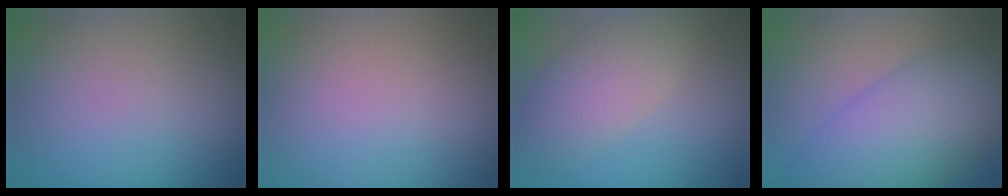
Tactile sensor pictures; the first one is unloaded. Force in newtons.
{"total": 0.0}
{"total": 5.0, "press": 5.0, "slide": 0.4}
{"total": 8.7, "press": 8.7, "slide": 0.2}